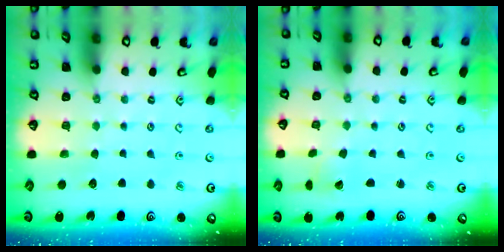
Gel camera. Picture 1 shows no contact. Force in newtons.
{"total": 2.4, "press": 2.4, "slide": 0.1}